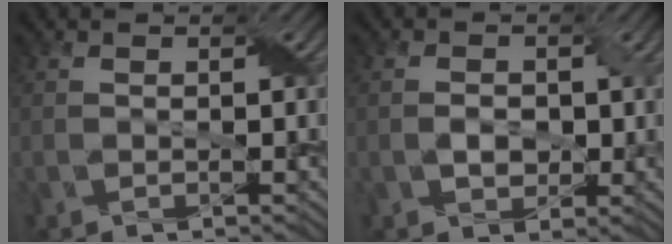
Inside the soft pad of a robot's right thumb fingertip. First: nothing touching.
{"total": 2.6, "force": [-0.1, 2.1, 1.5], "torque": [-0.029, -0.006, -0.002]}